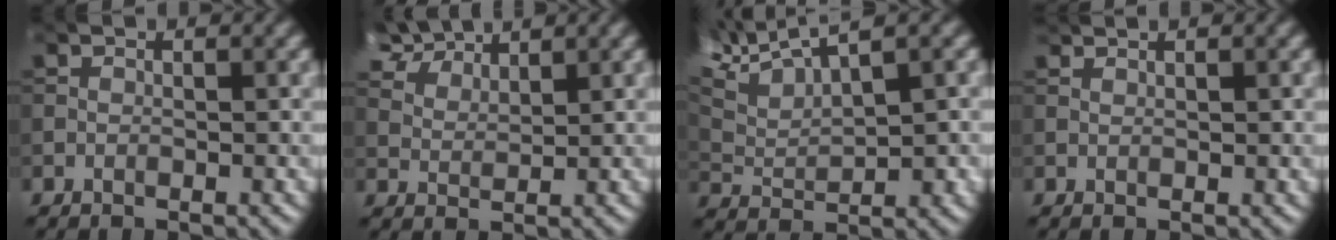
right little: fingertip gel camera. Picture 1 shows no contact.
{"total": 6.5, "force": [5.3, 2.4, 2.8], "torque": [-0.067, 0.010, 0.098]}
{"total": 7.9, "force": [5.3, 2.2, 5.4], "torque": [-0.109, 0.020, 0.094]}
{"total": 0.9, "force": [0.8, 0.0, 0.3], "torque": [-0.005, -0.001, 0.014]}